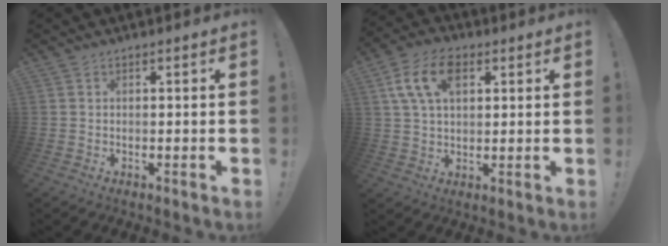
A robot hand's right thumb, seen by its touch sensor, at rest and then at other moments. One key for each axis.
{"total": 12.1, "fx": 4.5, "fy": 7.4, "fz": 8.4, "tx": -0.157, "ty": 0.001, "tz": 0.082}